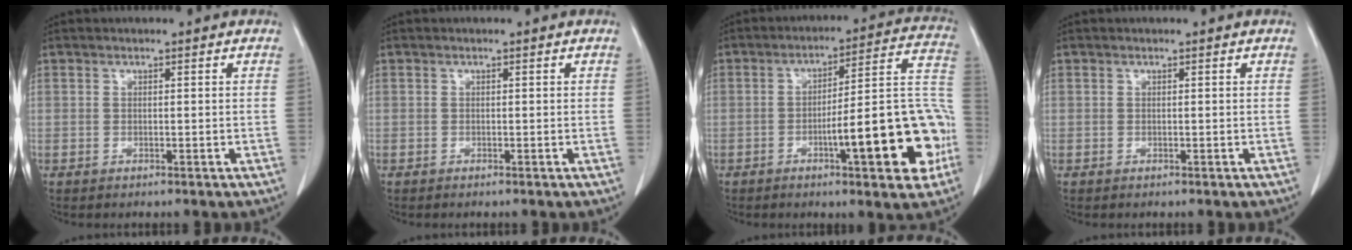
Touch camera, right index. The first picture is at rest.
{"total": 0.0}
{"total": 17.9, "force": [-5.7, 2.9, 16.7], "torque": [-0.184, 0.031, -0.074]}
{"total": 0.0}